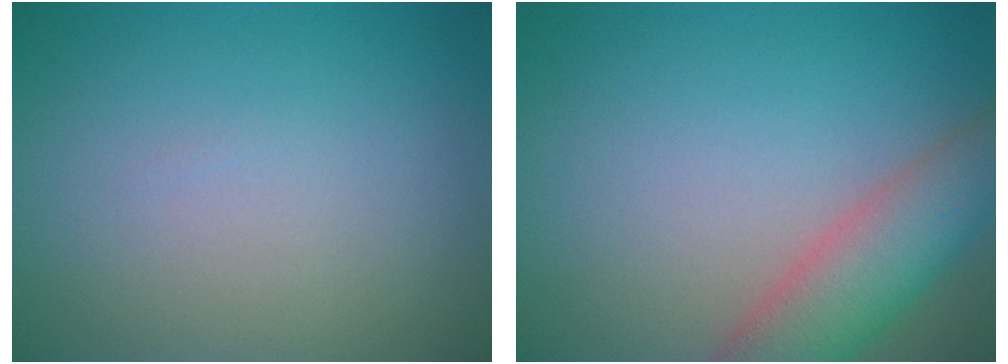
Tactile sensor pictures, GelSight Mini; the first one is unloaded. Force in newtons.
{"total": 5.7, "press": 5.7, "slide": 0.2}